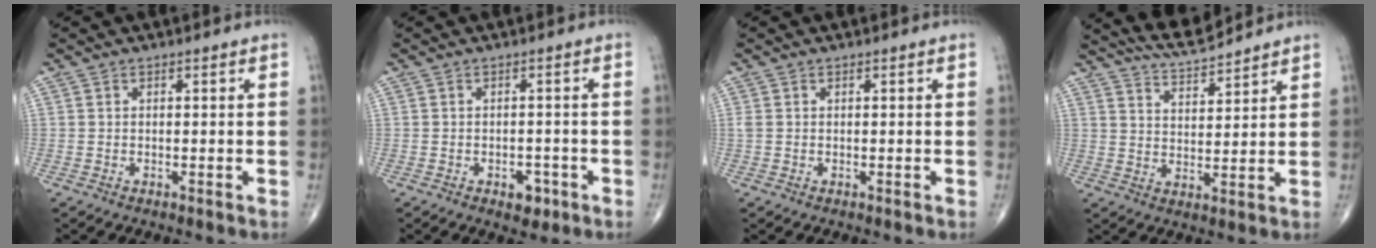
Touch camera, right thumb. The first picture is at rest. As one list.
[{"total": 3.2, "force": [-1.5, 2.0, 2.0], "torque": [-0.009, 0.006, -0.015]}, {"total": 0.7, "force": [0.1, 0.5, 0.4], "torque": [-0.012, 0.004, 0.004]}, {"total": 7.4, "force": [7.2, 0.4, 1.6], "torque": [-0.027, -0.037, 0.135]}]